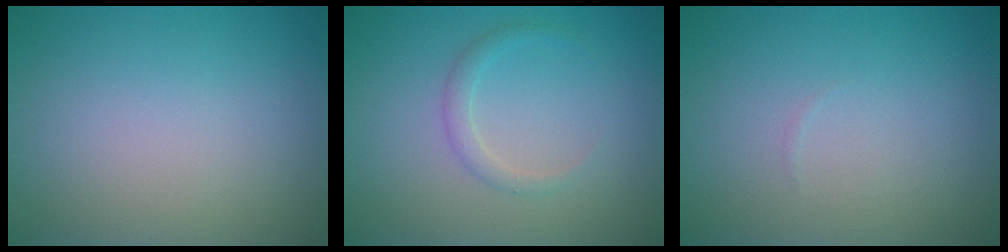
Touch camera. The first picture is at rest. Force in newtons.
{"total": 1.3, "press": 1.3, "slide": 0.0}
{"total": 0.0}